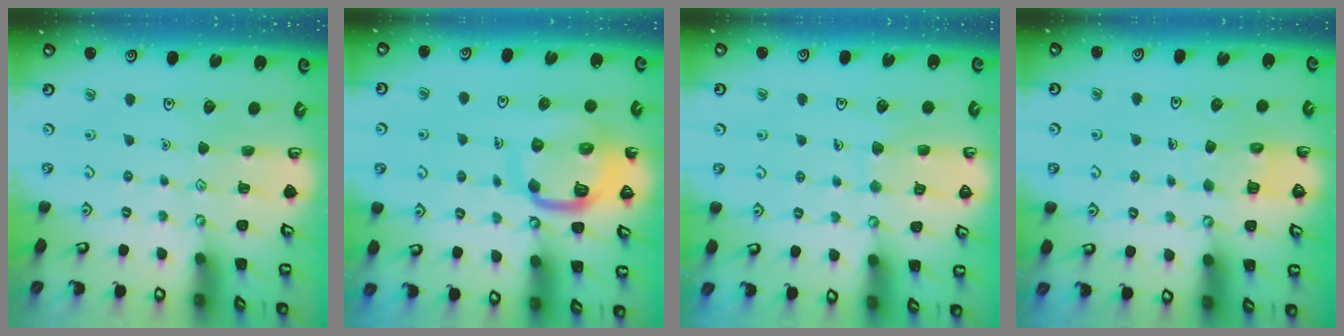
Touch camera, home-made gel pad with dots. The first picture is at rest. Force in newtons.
{"total": 11.5, "press": 11.5, "slide": 1.1}
{"total": 6.6, "press": 6.6, "slide": 0.6}
{"total": 5.3, "press": 5.3, "slide": 0.4}